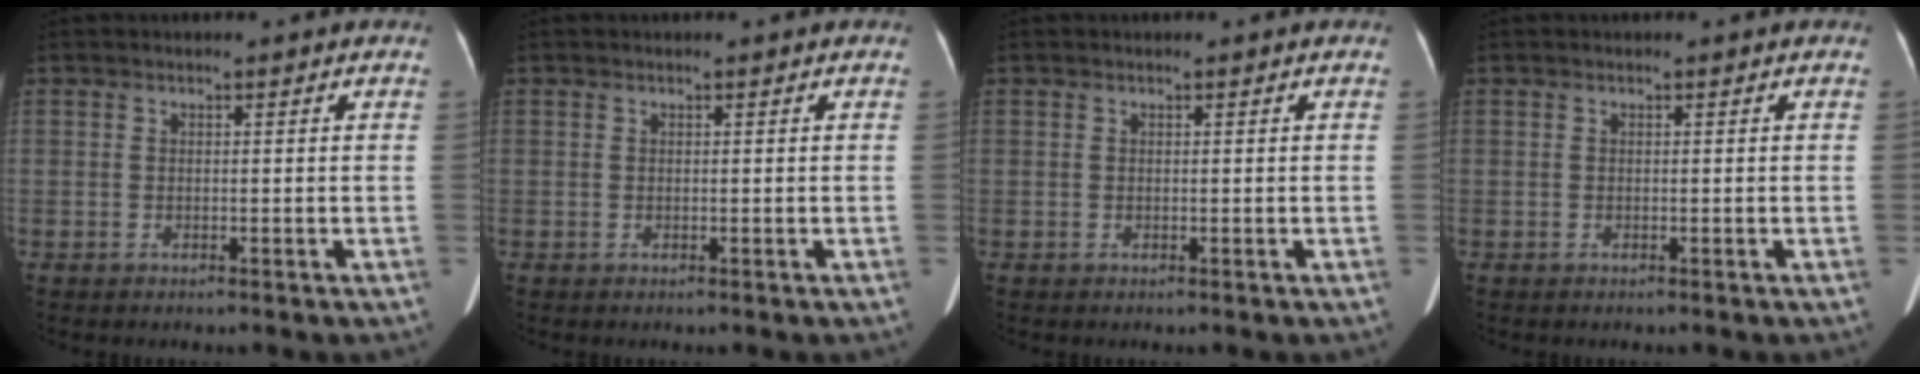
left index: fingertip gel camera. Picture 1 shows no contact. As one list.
[{"total": 0.0}, {"total": 0.0}, {"total": 0.0}]